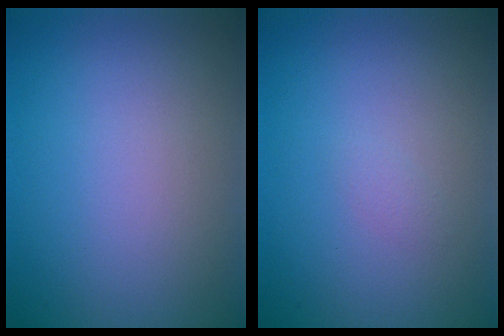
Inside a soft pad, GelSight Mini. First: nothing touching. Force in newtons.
{"total": 0.5, "press": 0.5, "slide": 0.0}